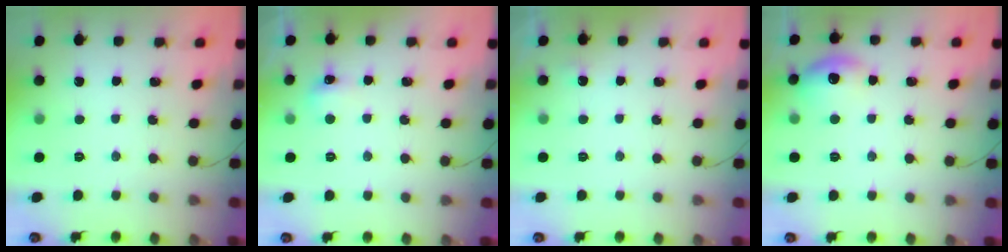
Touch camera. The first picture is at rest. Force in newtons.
{"total": 5.4, "press": 5.2, "slide": 1.7}
{"total": 11.6, "press": 2.8, "slide": 11.2}
{"total": 8.9, "press": 8.8, "slide": 1.3}